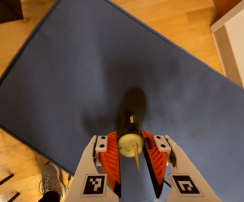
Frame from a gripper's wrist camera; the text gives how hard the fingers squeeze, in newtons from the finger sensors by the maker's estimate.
{"total": 8.5, "left": 8.5, "right": 8.4}